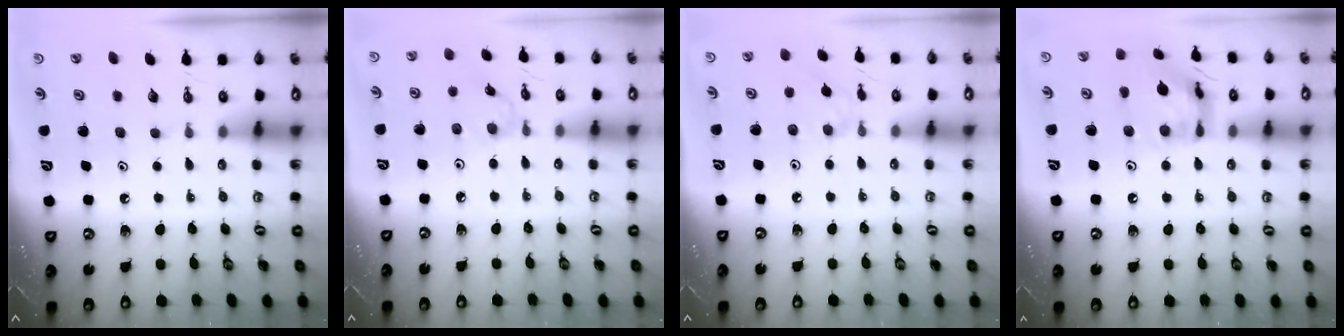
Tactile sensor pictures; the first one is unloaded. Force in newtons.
{"total": 0.9, "press": 0.8, "slide": 0.2}
{"total": 2.1, "press": 2.1, "slide": 0.4}
{"total": 14.9, "press": 14.9, "slide": 1.3}